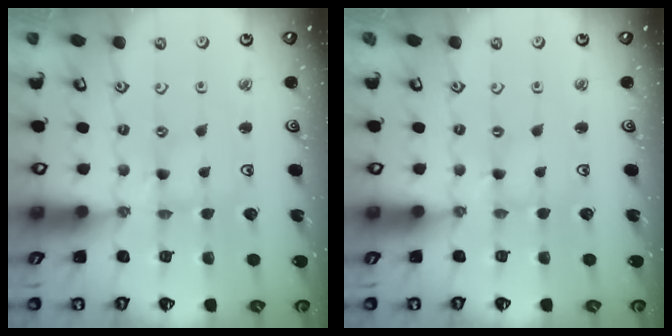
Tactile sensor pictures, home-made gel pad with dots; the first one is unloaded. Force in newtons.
{"total": 0.6, "press": 0.6, "slide": 0.2}